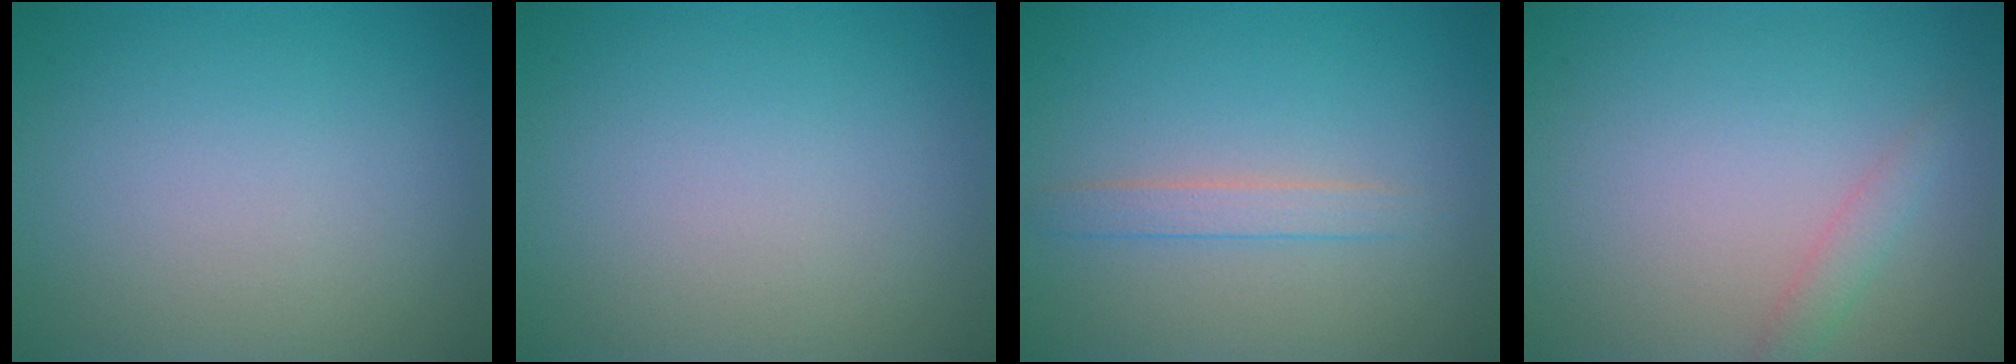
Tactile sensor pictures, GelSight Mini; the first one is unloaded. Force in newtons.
{"total": 0.0}
{"total": 1.6, "press": 1.6, "slide": 0.0}
{"total": 1.3, "press": 1.3, "slide": 0.1}